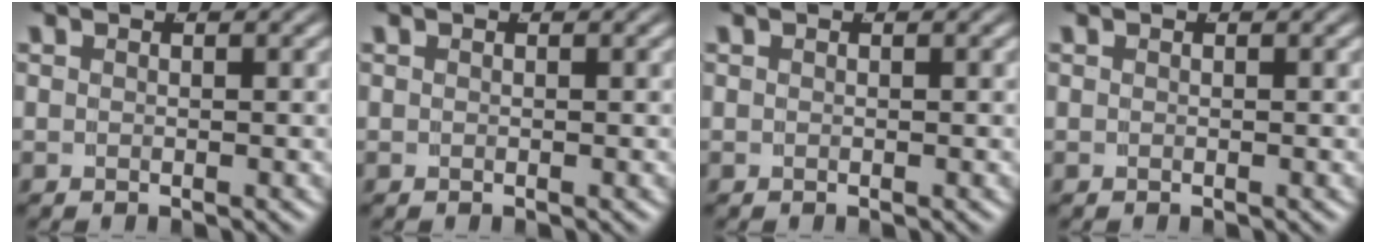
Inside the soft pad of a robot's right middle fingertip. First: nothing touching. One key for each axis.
{"total": 0.0}
{"total": 0.0}
{"total": 0.0}